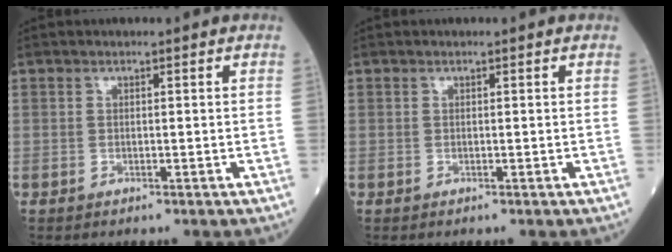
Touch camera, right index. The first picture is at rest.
{"total": 0.0}